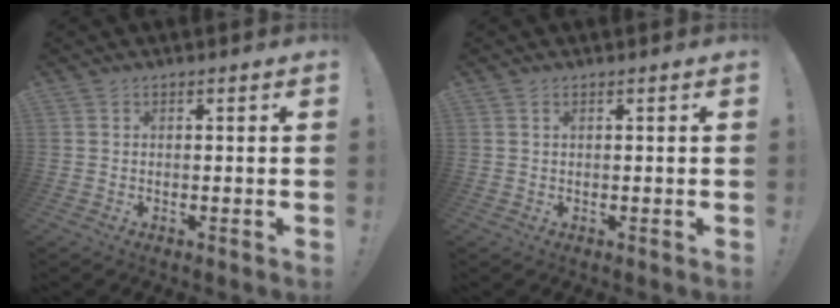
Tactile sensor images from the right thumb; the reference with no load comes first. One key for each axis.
{"total": 0.6, "fx": 0.3, "fy": 0.3, "fz": 0.4, "tx": -0.004, "ty": -0.001, "tz": 0.004}